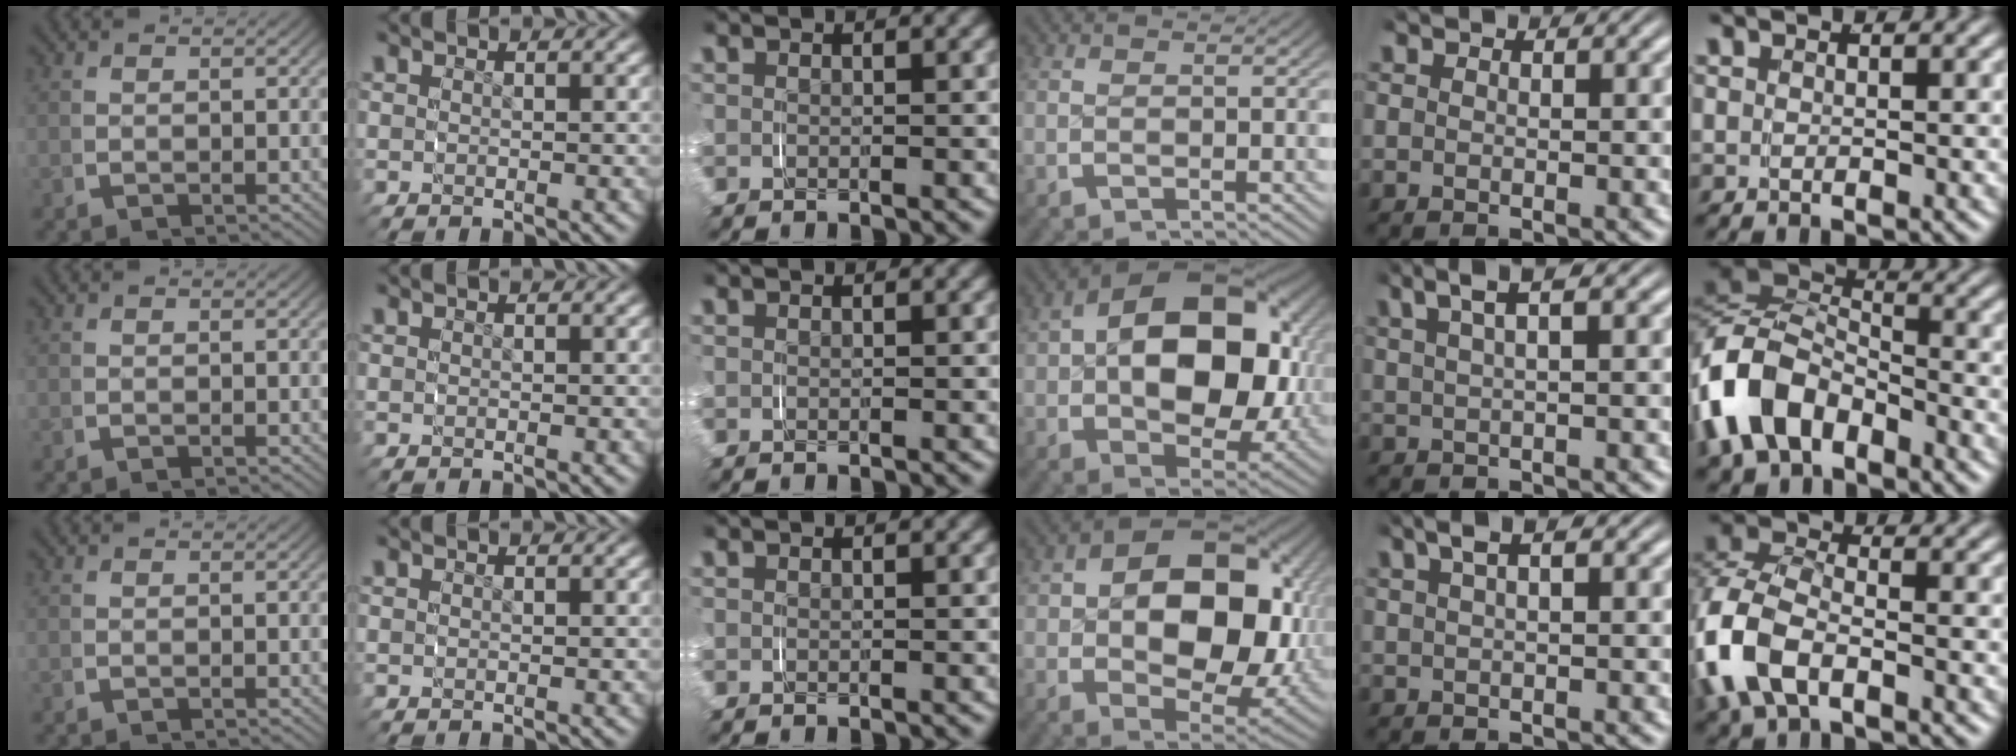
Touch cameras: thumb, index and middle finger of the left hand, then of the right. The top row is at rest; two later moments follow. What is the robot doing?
{"motion": "grasp_and_lifting", "object": "shorts"}